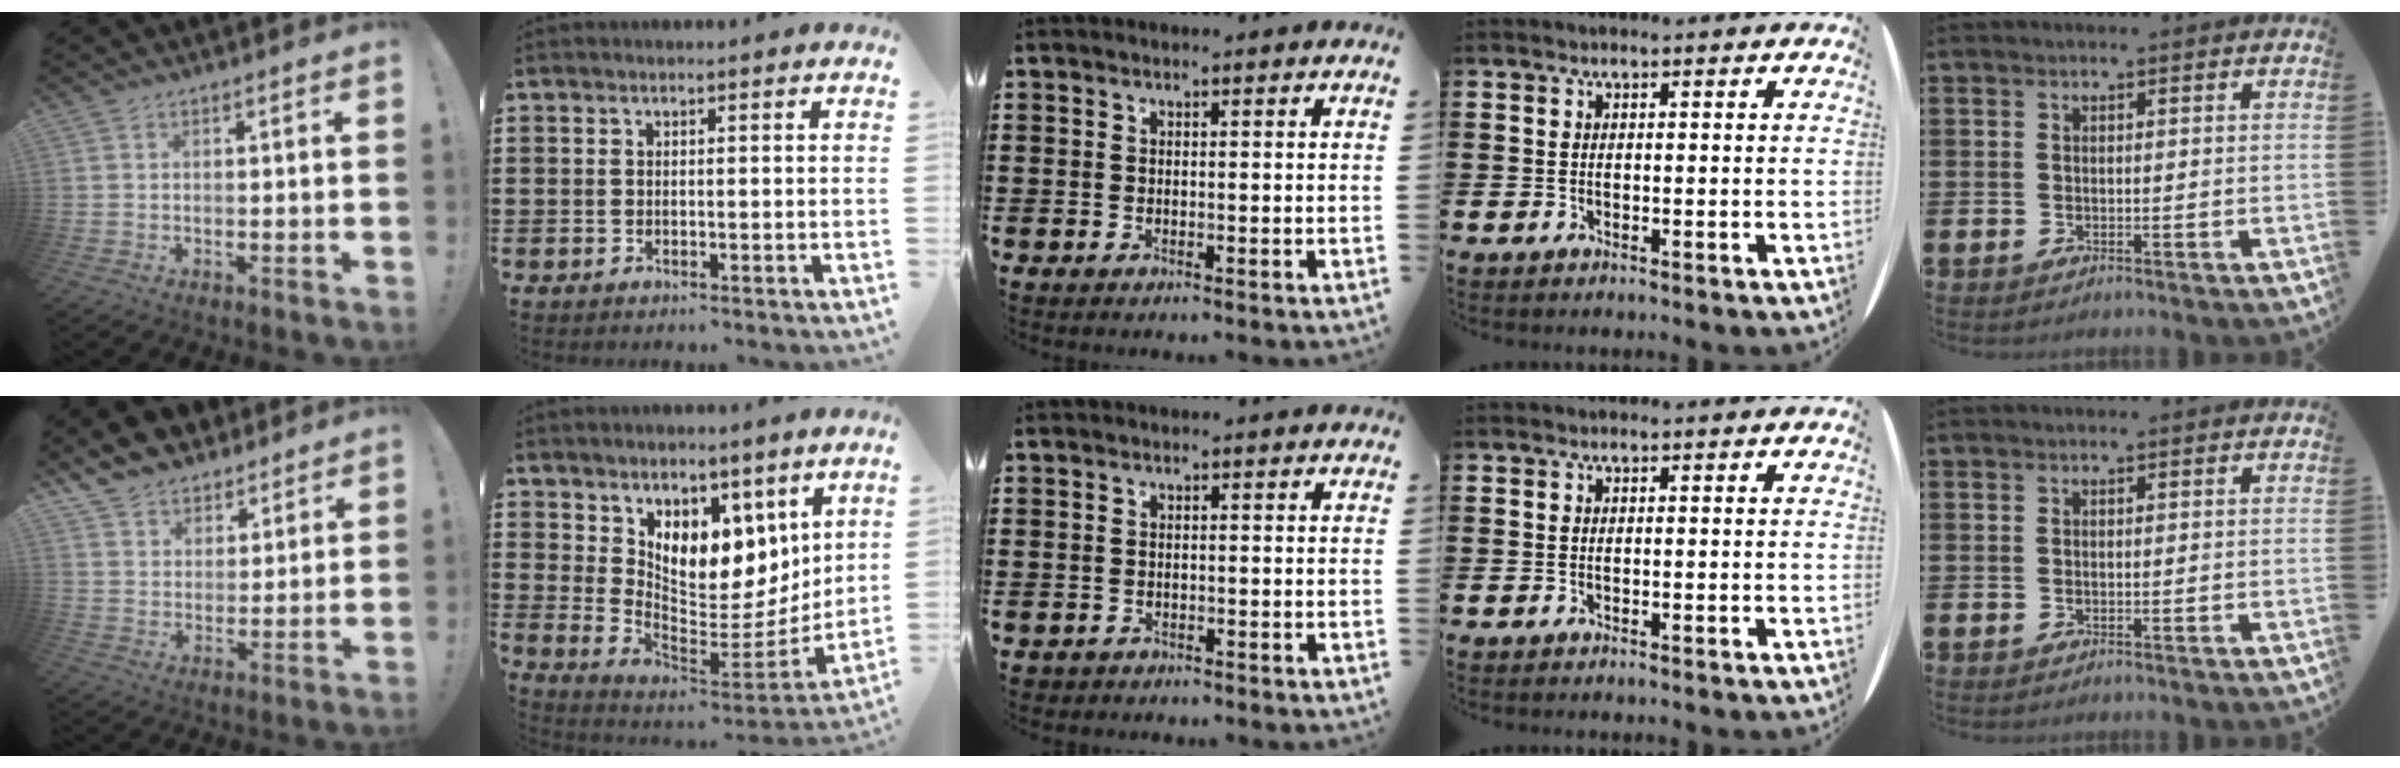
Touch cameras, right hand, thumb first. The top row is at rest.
{"thumb": {"total": 9.3, "force": [7.6, 5.2, 1.3], "torque": [-0.025, -0.065, 0.150]}, "index": {"total": 7.7, "force": [5.2, 5.0, 2.8], "torque": [-0.070, -0.052, 0.097]}, "middle": {"total": 0.8, "force": [-0.8, 0.3, 0.0], "torque": [-0.003, 0.001, -0.017]}}